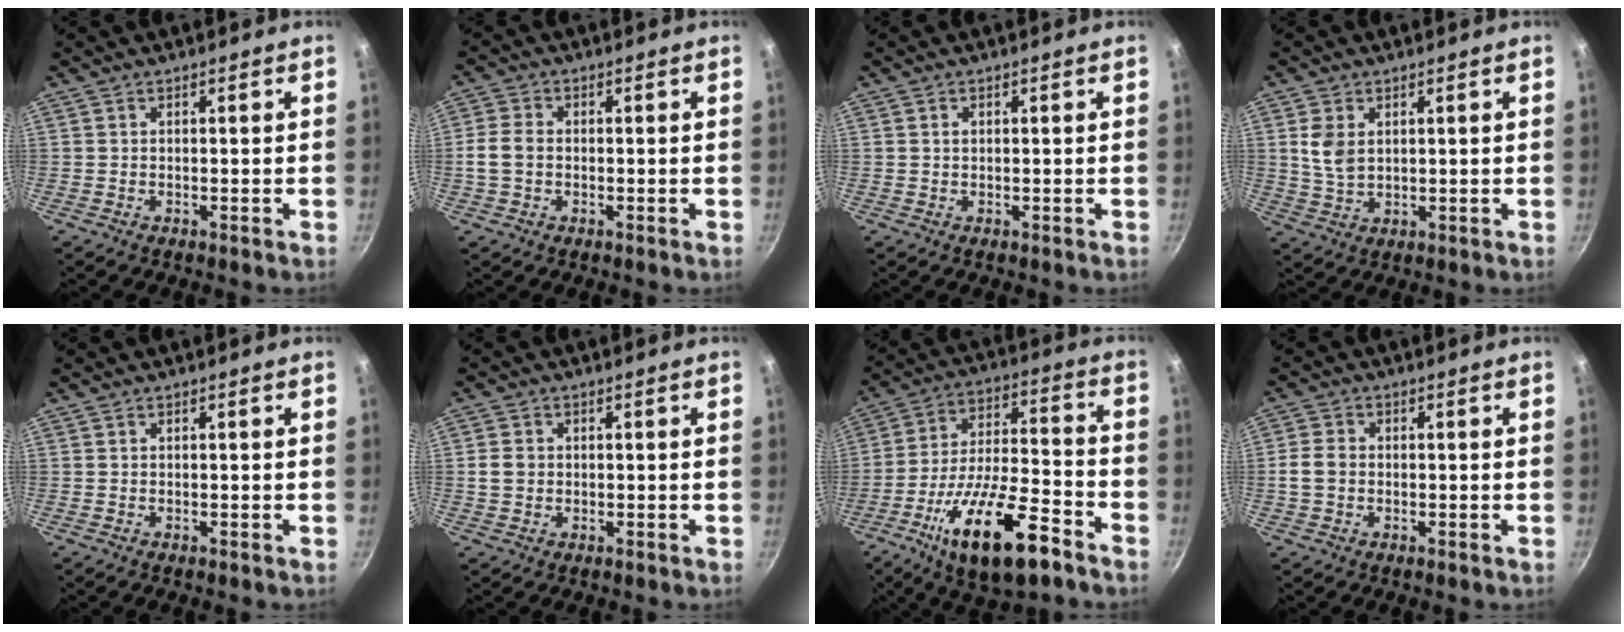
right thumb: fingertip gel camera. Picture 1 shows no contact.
{"total": 4.5, "force": [-0.5, 3.3, 3.0], "torque": [-0.058, 0.011, -0.014]}
{"total": 0.9, "force": [0.3, 0.7, 0.5], "torque": [-0.007, 0.004, 0.004]}
{"total": 5.5, "force": [1.5, 3.7, 3.8], "torque": [-0.071, -0.012, 0.034]}
{"total": 0.0}
{"total": 3.2, "force": [0.0, 2.8, 1.6], "torque": [-0.022, 0.005, -0.001]}
{"total": 20.4, "force": [-11.0, 7.1, 15.7], "torque": [-0.257, 0.044, -0.189]}
{"total": 4.4, "force": [-0.3, 3.4, 2.8], "torque": [-0.049, 0.009, -0.009]}